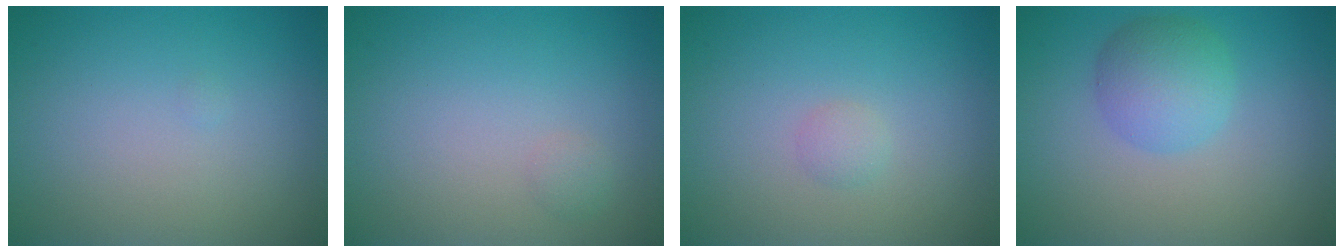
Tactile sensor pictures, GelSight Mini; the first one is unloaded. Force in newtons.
{"total": 0.7, "press": 0.7, "slide": 0.0}
{"total": 0.9, "press": 0.9, "slide": 0.0}
{"total": 3.7, "press": 3.7, "slide": 0.1}